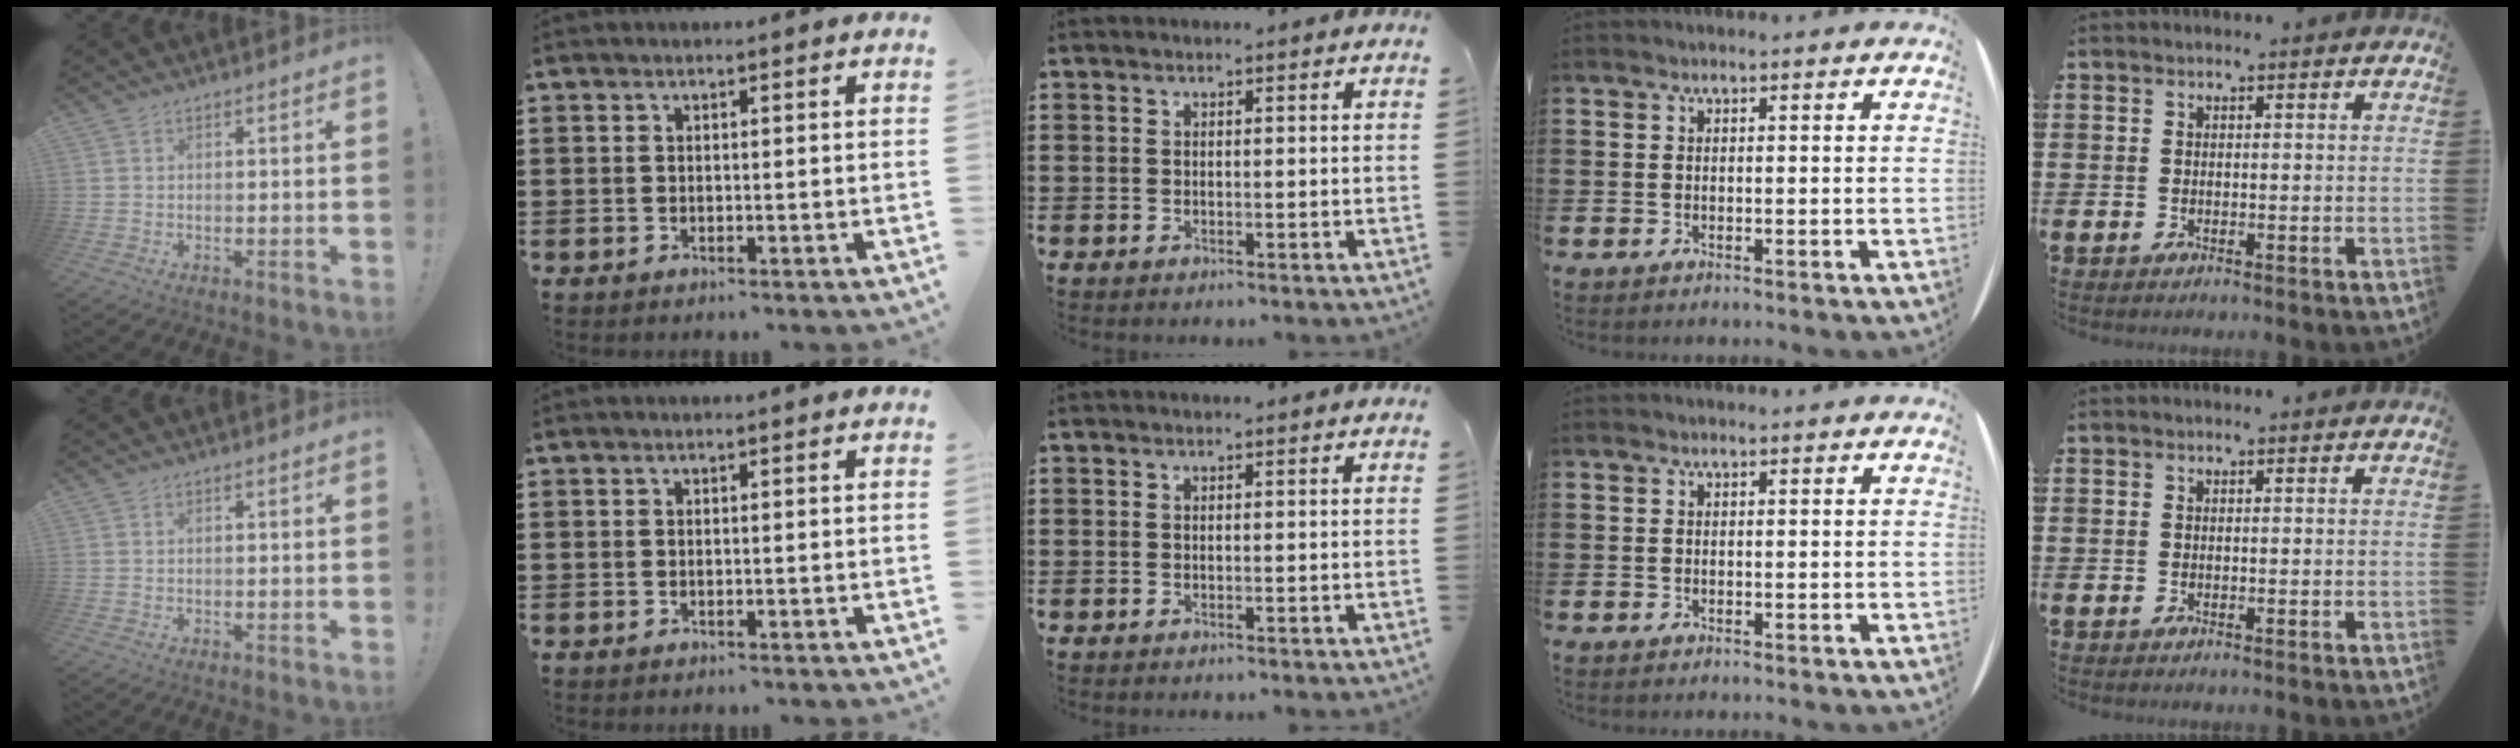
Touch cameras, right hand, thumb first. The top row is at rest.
{}